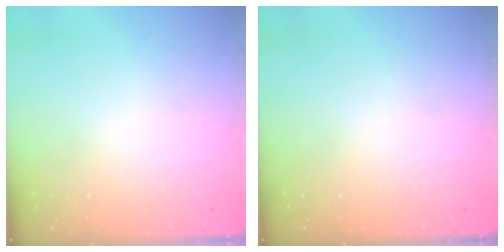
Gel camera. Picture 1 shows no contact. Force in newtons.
{"total": 0.0}